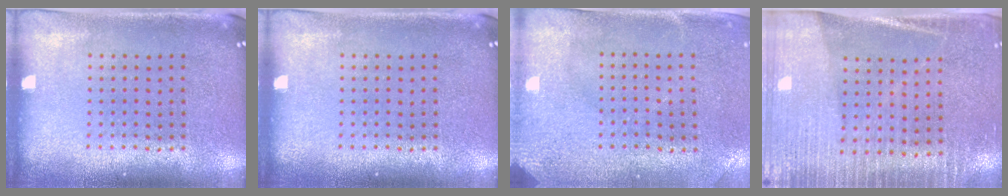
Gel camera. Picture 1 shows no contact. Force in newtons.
{"total": 0.0}
{"total": 3.0, "press": 2.3, "slide": 1.9}
{"total": 3.3, "press": 2.9, "slide": 1.4}